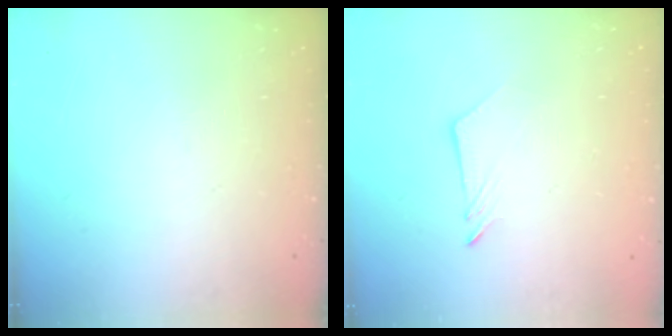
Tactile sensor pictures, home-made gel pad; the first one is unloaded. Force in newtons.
{"total": 2.6, "press": 2.6, "slide": 0.3}